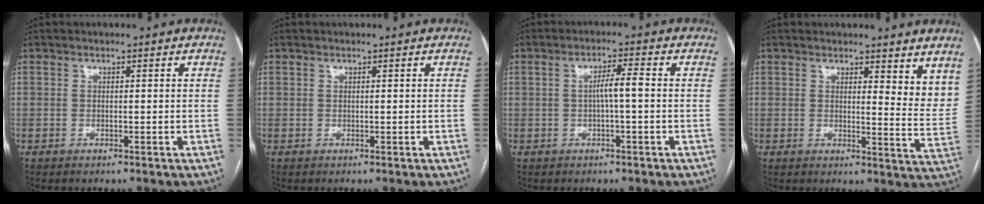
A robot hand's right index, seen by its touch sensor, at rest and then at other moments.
{"total": 0.0}
{"total": 3.4, "force": [-0.2, 0.2, 3.4], "torque": [-0.056, 0.007, -0.002]}
{"total": 6.5, "force": [5.2, 1.7, 3.3], "torque": [-0.024, -0.032, 0.054]}